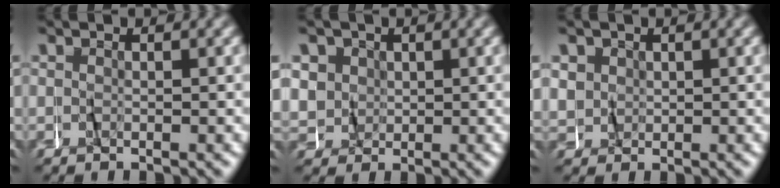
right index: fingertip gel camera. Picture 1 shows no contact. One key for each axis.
{"total": 6.9, "fx": 1.3, "fy": 6.3, "fz": 2.5, "tx": -0.073, "ty": -0.008, "tz": 0.022}
{"total": 3.0, "fx": 1.0, "fy": 2.7, "fz": 1.0, "tx": -0.036, "ty": -0.004, "tz": 0.022}